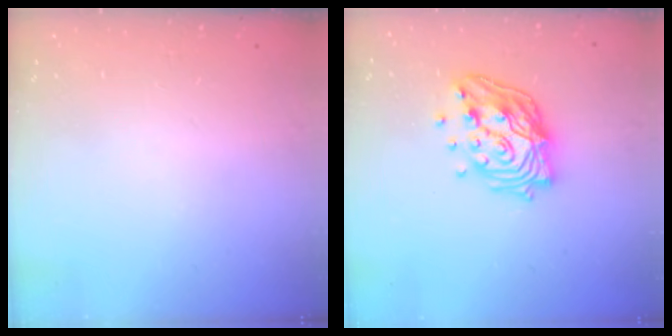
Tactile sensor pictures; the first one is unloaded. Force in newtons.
{"total": 17.6, "press": 17.0, "slide": 4.2}